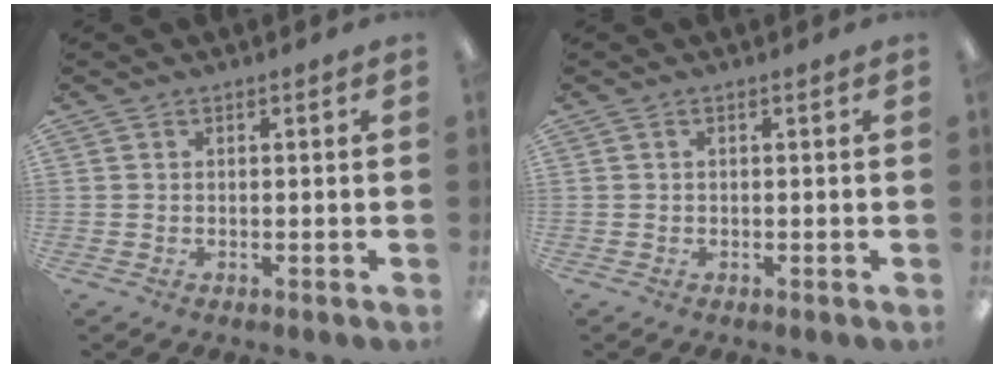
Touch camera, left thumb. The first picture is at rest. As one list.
[{"total": 0.0}]